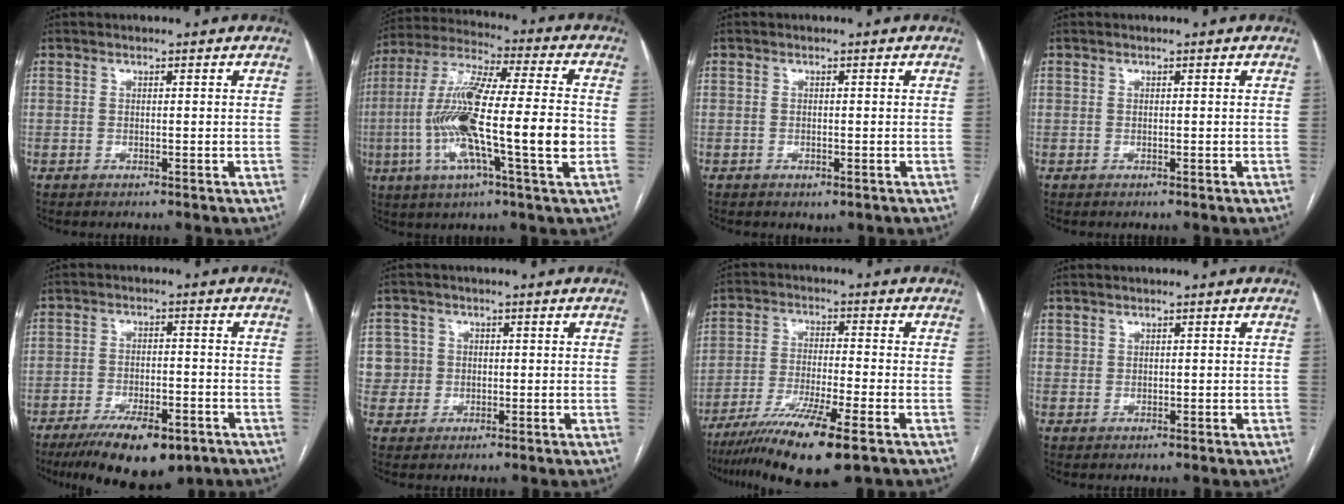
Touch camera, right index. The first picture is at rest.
{"total": 19.5, "force": [-3.4, 1.5, 19.1], "torque": [-0.362, -0.001, -0.064]}
{"total": 0.9, "force": [-0.4, 0.4, 0.6], "torque": [-0.011, -0.002, 0.000]}
{"total": 0.0}
{"total": 12.4, "force": [-8.4, 4.1, 8.1], "torque": [-0.128, -0.010, -0.129]}
{"total": 5.0, "force": [0.6, 5.0, -0.1], "torque": [0.014, 0.015, 0.014]}
{"total": 12.9, "force": [-8.2, 0.4, 9.9], "torque": [-0.186, -0.031, -0.143]}
{"total": 0.8, "force": [0.5, 0.6, 0.2], "torque": [0.002, 0.000, 0.010]}